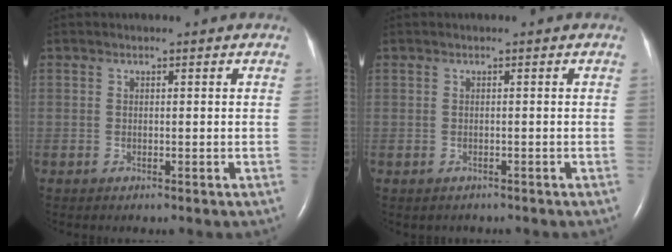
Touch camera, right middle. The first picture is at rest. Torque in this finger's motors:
{"motor_torque": [-0.20, 0.01, -0.05, 0.00]}